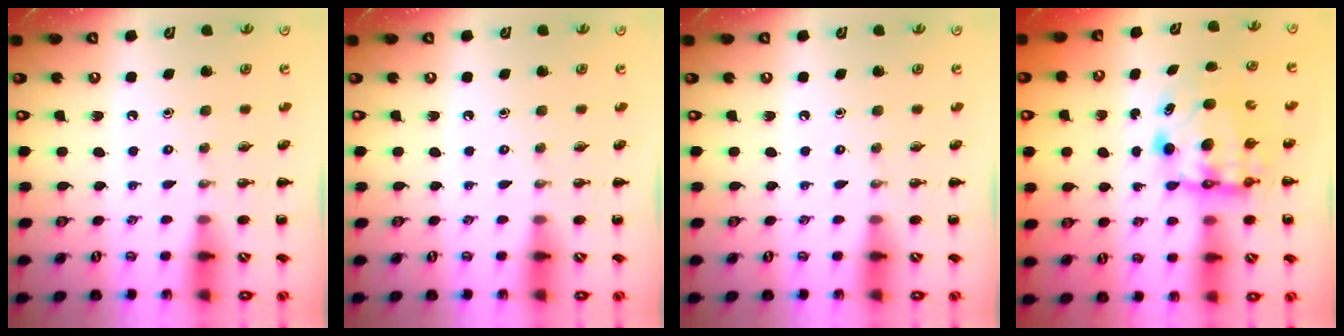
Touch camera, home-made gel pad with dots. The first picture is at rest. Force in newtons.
{"total": 0.0}
{"total": 0.0}
{"total": 7.3, "press": 7.1, "slide": 1.5}